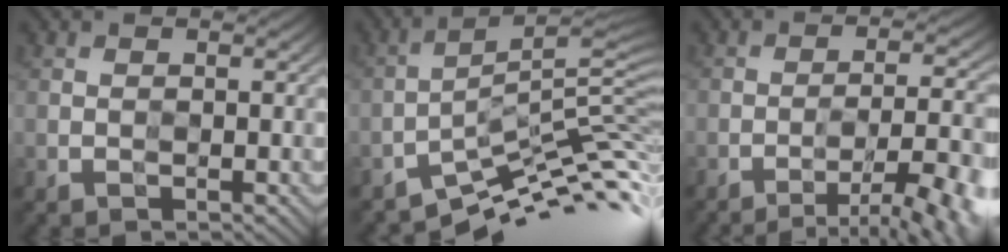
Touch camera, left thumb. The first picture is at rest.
{"total": 10.0, "force": [-6.5, 1.8, 7.4], "torque": [-0.119, 0.005, -0.115]}
{"total": 12.6, "force": [-7.8, 3.1, 9.3], "torque": [-0.126, 0.008, -0.102]}